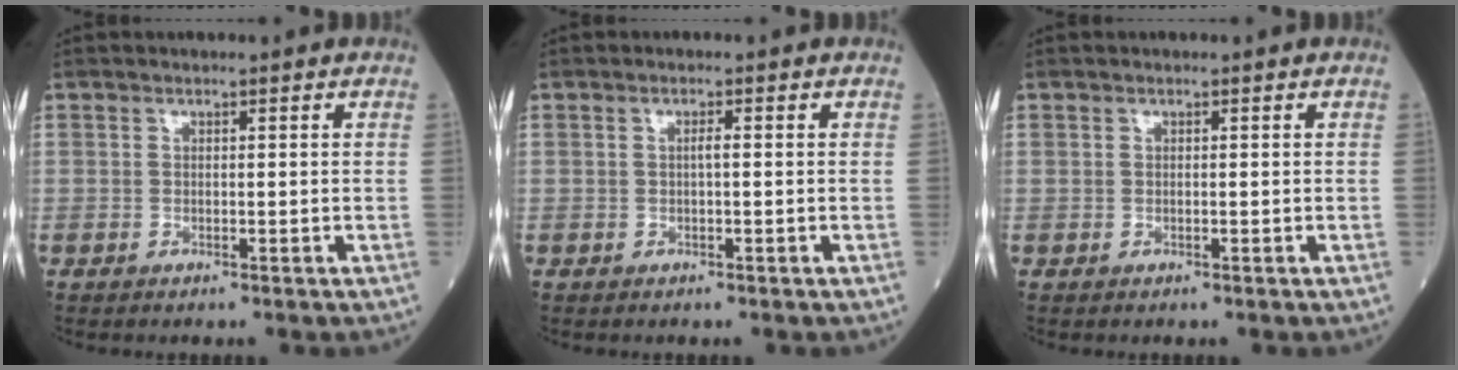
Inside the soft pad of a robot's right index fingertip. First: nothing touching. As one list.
[{"total": 0.9, "force": [0.0, 0.0, 0.9], "torque": [-0.016, 0.002, -0.001]}, {"total": 0.0}]